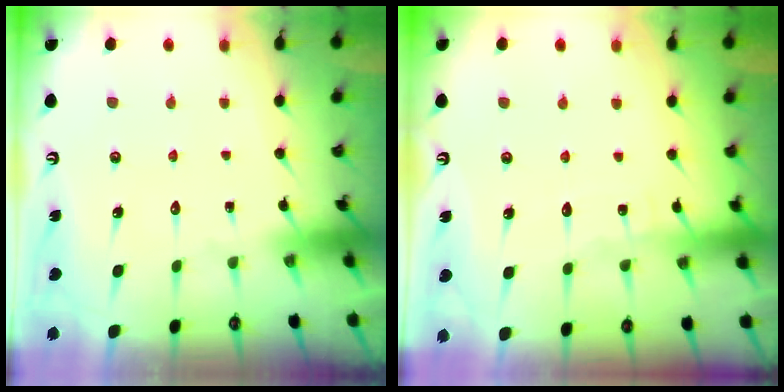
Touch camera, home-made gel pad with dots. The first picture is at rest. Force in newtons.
{"total": 4.0, "press": 3.9, "slide": 0.3}